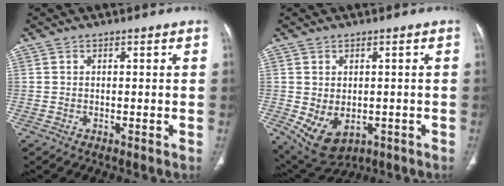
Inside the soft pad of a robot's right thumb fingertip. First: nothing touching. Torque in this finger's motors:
{"motor_torque": [-0.51, 0.33, 0.14, 0.69, 0.01]}